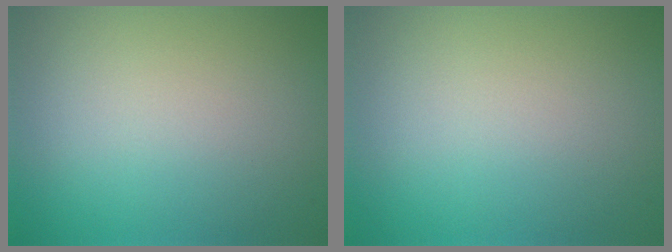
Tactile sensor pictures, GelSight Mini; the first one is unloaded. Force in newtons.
{"total": 0.0}